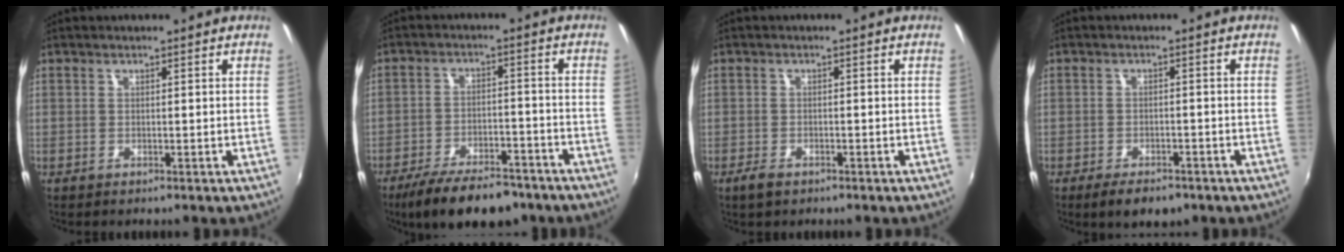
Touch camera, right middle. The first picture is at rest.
{"total": 14.5, "force": [-11.3, 4.9, 7.5], "torque": [-0.153, -0.018, -0.174]}
{"total": 2.6, "force": [-1.9, 1.1, 1.4], "torque": [-0.033, -0.006, -0.036]}
{"total": 6.1, "force": [-4.3, 2.6, 3.4], "torque": [-0.077, -0.015, -0.067]}